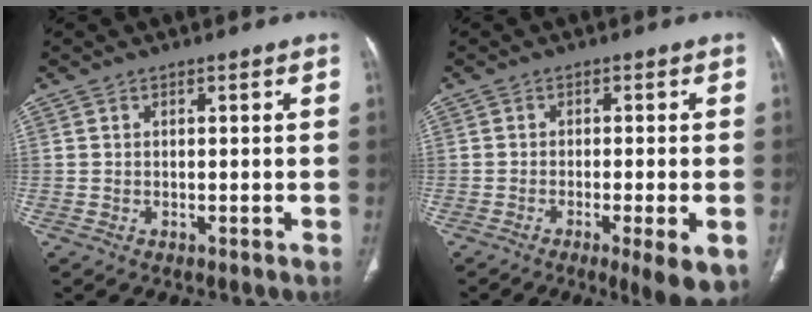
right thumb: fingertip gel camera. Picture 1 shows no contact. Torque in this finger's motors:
{"motor_torque": [0.44, 0.65, -0.14, -0.15, 0.08]}